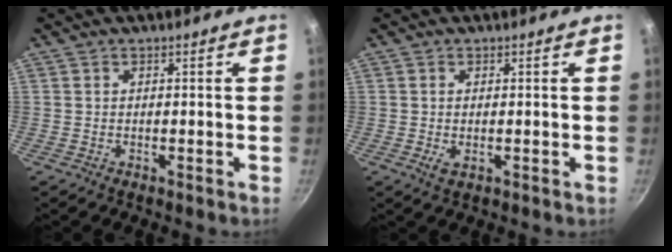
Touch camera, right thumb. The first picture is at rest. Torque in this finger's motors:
{"motor_torque": [-0.49, 0.13, 0.19, 0.45, 0.10]}